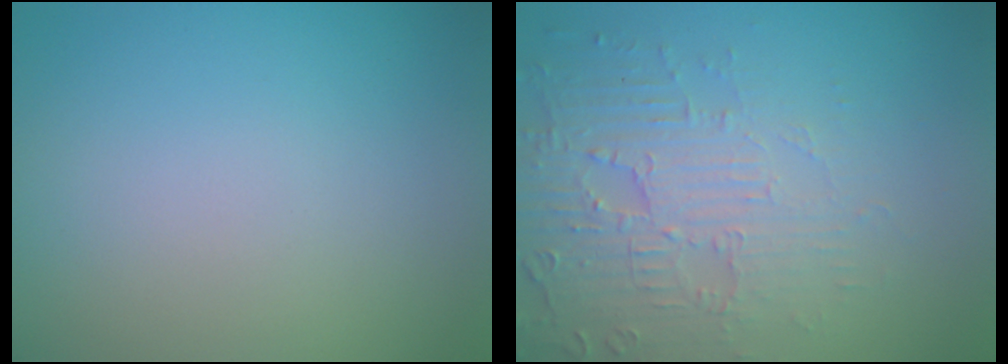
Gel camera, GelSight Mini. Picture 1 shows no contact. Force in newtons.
{"total": 4.1, "press": 3.9, "slide": 1.2}